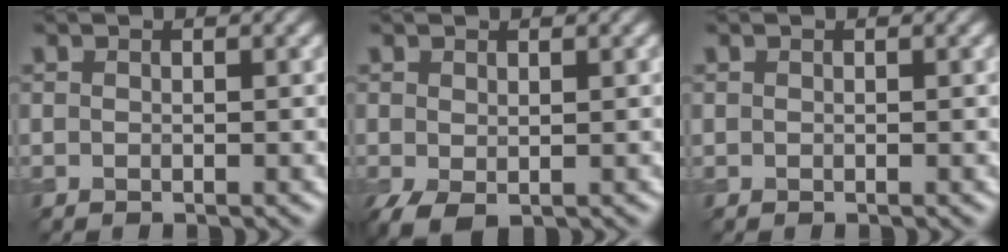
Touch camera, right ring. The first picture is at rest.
{"total": 2.0, "force": [-0.5, 1.2, 1.5], "torque": [-0.040, -0.009, -0.008]}
{"total": 0.0}